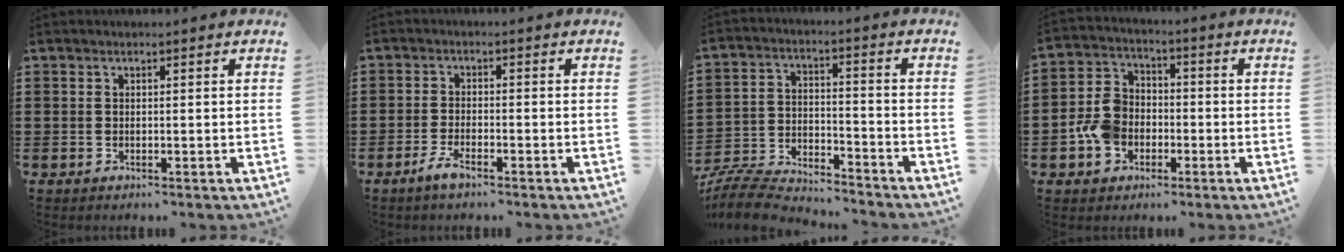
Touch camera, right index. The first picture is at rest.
{"total": 2.8, "force": [-2.0, 0.5, 1.8], "torque": [-0.044, -0.001, -0.044]}
{"total": 7.3, "force": [-7.2, 1.0, 1.3], "torque": [-0.047, 0.004, -0.148]}
{"total": 6.9, "force": [-2.4, 5.5, 3.4], "torque": [-0.094, 0.014, -0.049]}